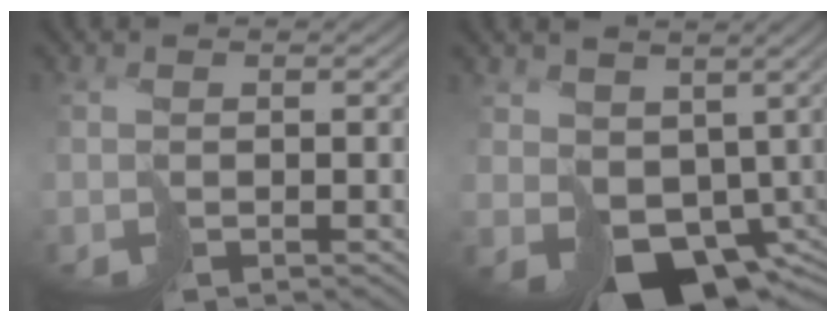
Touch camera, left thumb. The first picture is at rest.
{"total": 9.4, "force": [-0.3, 7.4, 5.8], "torque": [-0.124, -0.034, 0.021]}